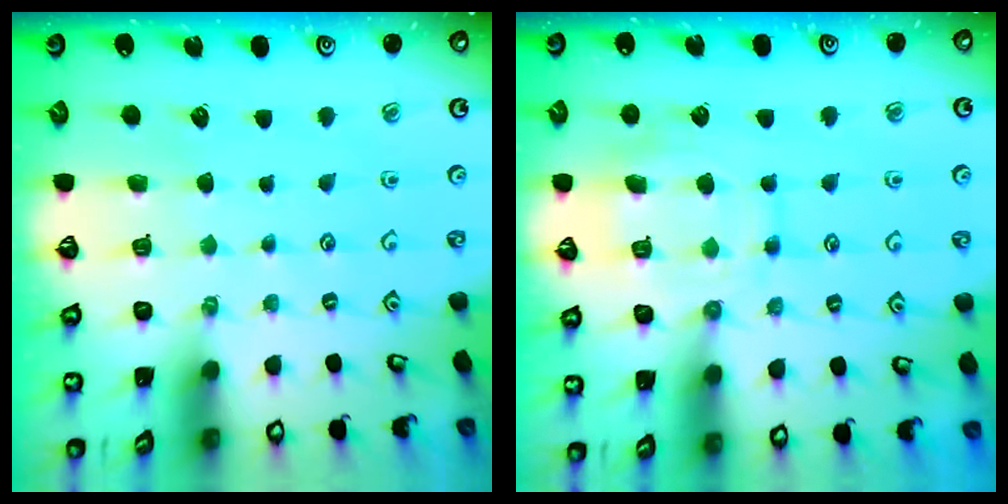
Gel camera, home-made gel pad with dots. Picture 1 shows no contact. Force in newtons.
{"total": 12.0, "press": 11.9, "slide": 1.1}